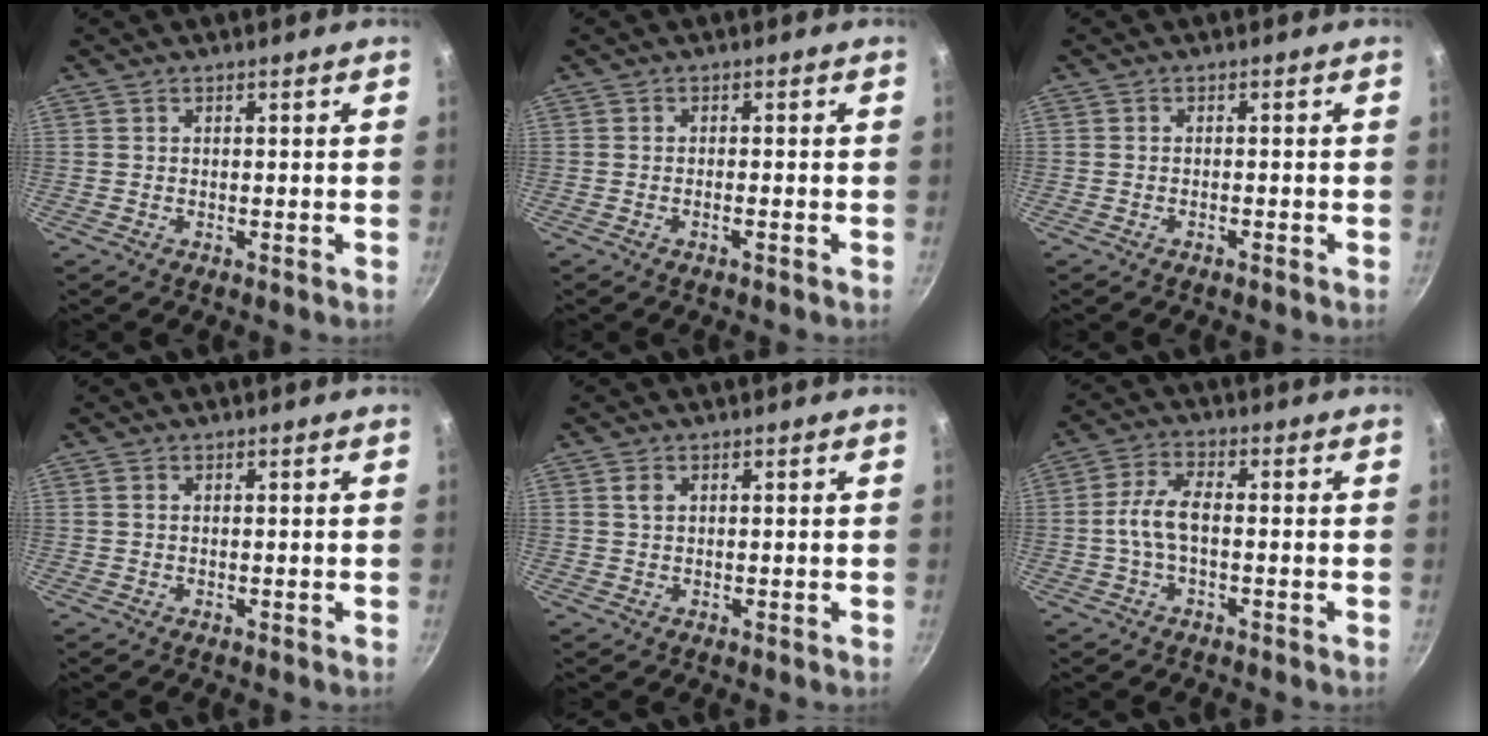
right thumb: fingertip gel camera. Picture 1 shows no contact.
{"total": 1.1, "force": [-0.6, 0.1, 0.9], "torque": [-0.025, 0.006, -0.015]}
{"total": 0.9, "force": [-0.7, 0.2, 0.6], "torque": [-0.016, 0.005, -0.013]}
{"total": 0.7, "force": [0.2, 0.5, 0.5], "torque": [-0.008, 0.001, 0.003]}
{"total": 1.4, "force": [0.6, 0.9, 1.0], "torque": [-0.017, -0.001, 0.010]}
{"total": 6.1, "force": [-0.9, 2.7, 5.3], "torque": [-0.116, 0.023, -0.026]}